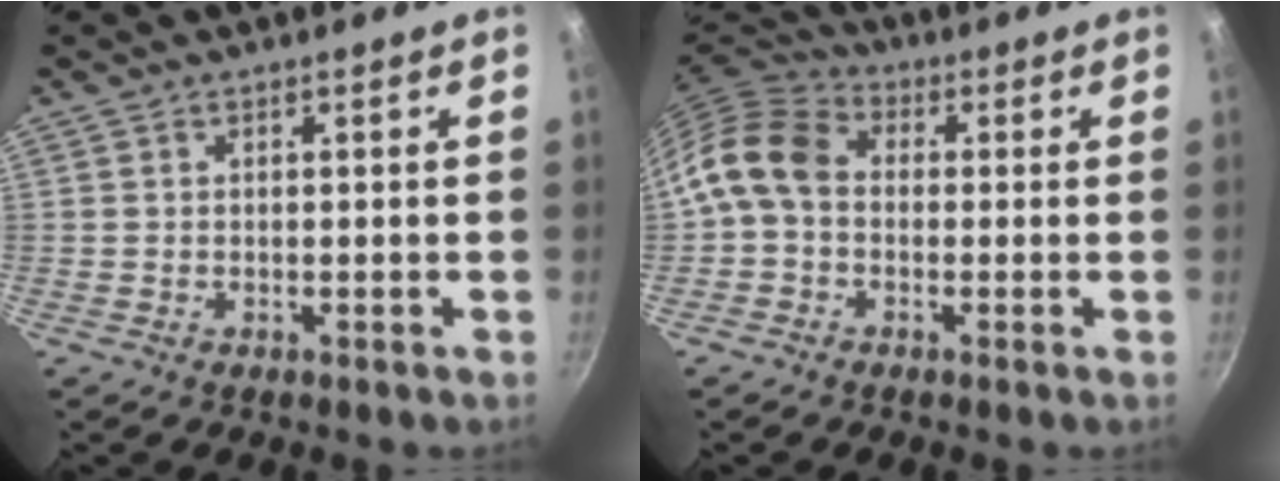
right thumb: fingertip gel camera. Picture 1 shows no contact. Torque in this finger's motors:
{"motor_torque": [-0.33, 0.87, 0.59, -0.66, 0.13]}